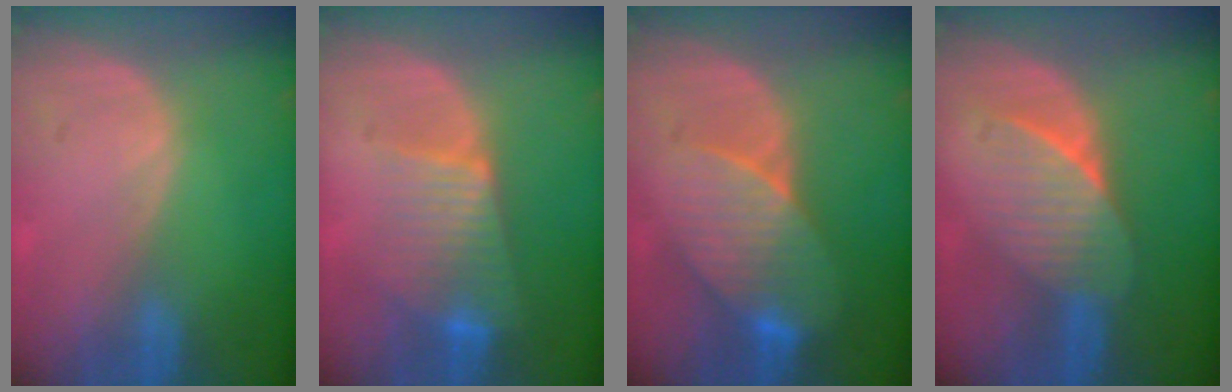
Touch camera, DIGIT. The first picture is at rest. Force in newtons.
{"total": 7.5, "press": 6.6, "slide": 3.6}
{"total": 8.3, "press": 7.9, "slide": 2.6}
{"total": 7.4, "press": 6.6, "slide": 3.4}